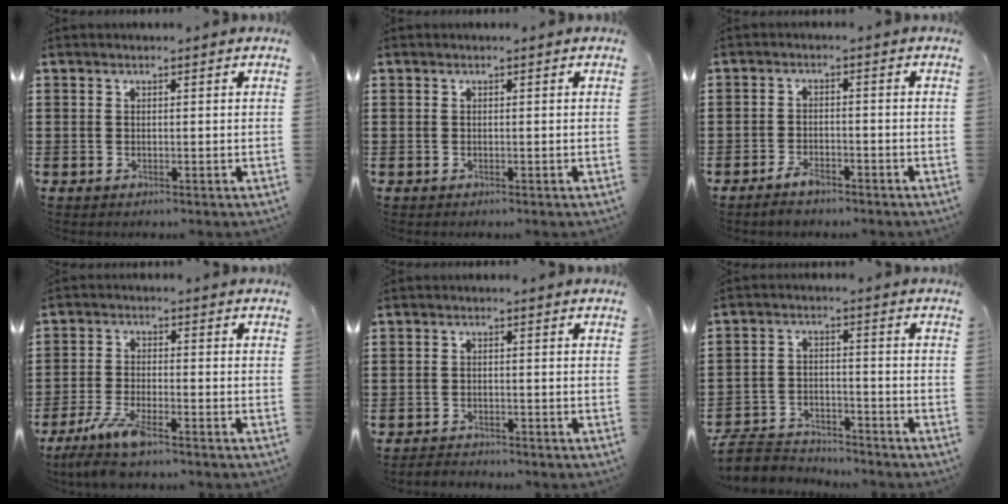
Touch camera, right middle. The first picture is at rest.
{"total": 0.0}
{"total": 2.7, "force": [-2.3, 0.9, 1.2], "torque": [-0.030, 0.002, -0.046]}
{"total": 6.0, "force": [-4.6, 0.7, 3.7], "torque": [-0.094, -0.019, -0.091]}
{"total": 1.5, "force": [-1.5, 0.2, 0.0], "torque": [-0.005, 0.002, -0.033]}
{"total": 5.0, "force": [-4.8, 1.1, 0.9], "torque": [-0.028, 0.006, -0.100]}